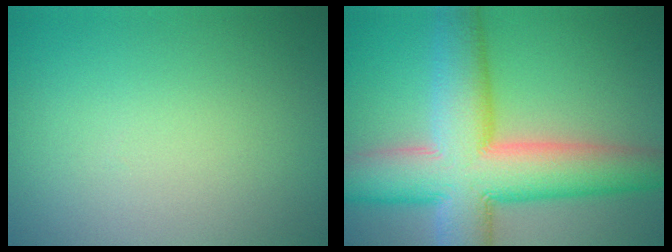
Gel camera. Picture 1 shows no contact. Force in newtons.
{"total": 12.3, "press": 12.3, "slide": 0.5}